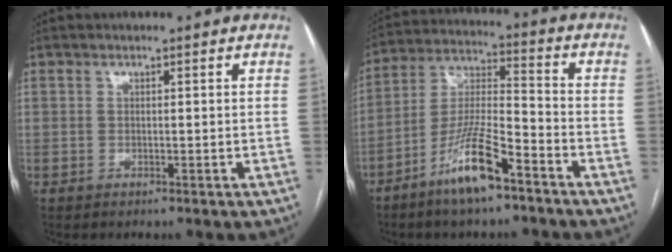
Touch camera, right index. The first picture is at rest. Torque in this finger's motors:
{"motor_torque": [1.49, -0.65, 0.35, 0.16]}